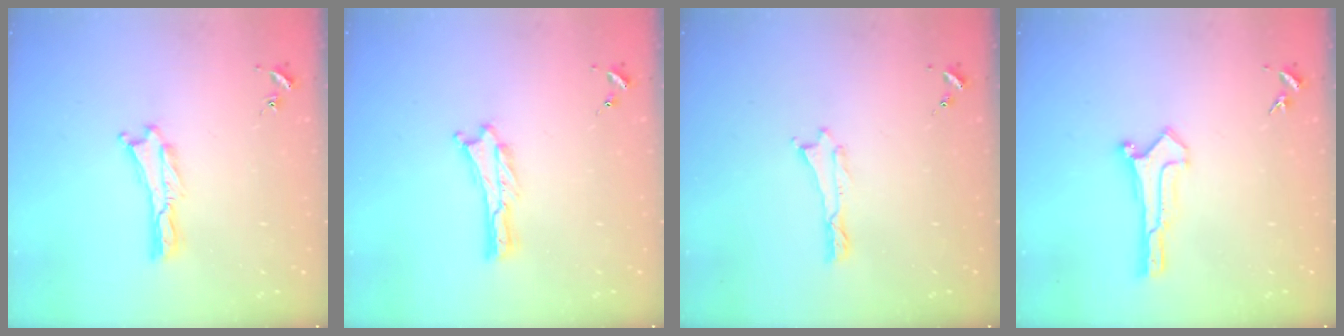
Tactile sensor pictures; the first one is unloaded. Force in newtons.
{"total": 0.0}
{"total": 0.0}
{"total": 0.6, "press": 0.6, "slide": 0.0}